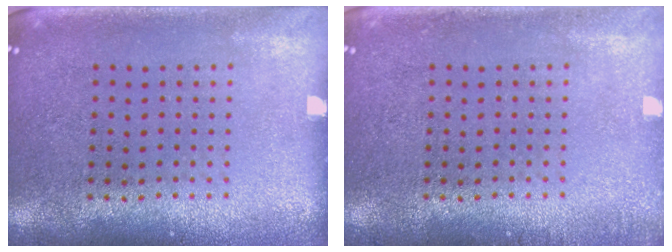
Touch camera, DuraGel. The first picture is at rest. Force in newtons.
{"total": 0.8, "press": 0.8, "slide": 0.0}